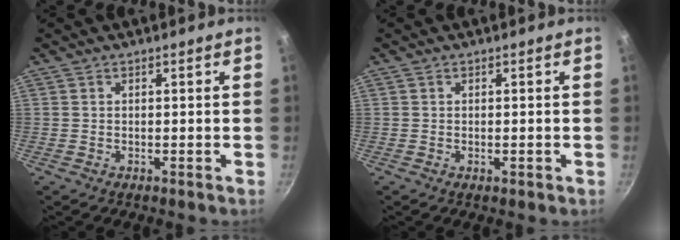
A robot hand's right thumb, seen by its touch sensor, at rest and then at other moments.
{"total": 1.2, "force": [-0.3, 0.5, 1.0], "torque": [-0.016, 0.001, -0.006]}